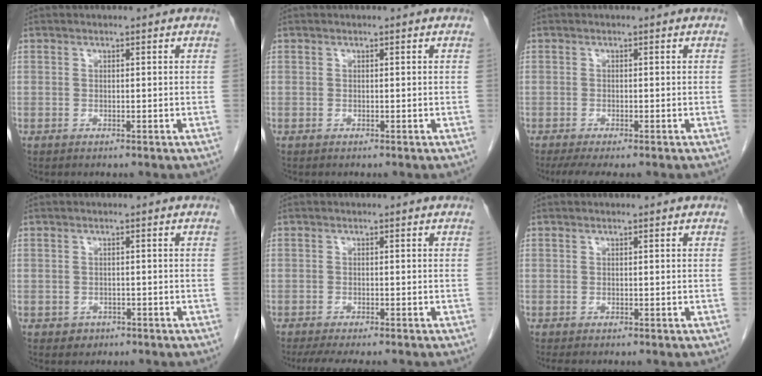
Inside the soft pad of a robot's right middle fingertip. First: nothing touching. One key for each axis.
{"total": 0.0}
{"total": 5.2, "fx": -4.1, "fy": 0.9, "fz": 3.1, "tx": -0.044, "ty": -0.012, "tz": -0.063}
{"total": 1.5, "fx": -0.8, "fy": 1.3, "fz": 0.3, "tx": -0.003, "ty": 0.005, "tz": -0.006}
{"total": 7.2, "fx": -6.0, "fy": 1.3, "fz": 3.8, "tx": -0.049, "ty": -0.011, "tz": -0.090}
{"total": 0.8, "fx": -0.7, "fy": 0.2, "fz": 0.3, "tx": -0.004, "ty": -0.002, "tz": -0.011}